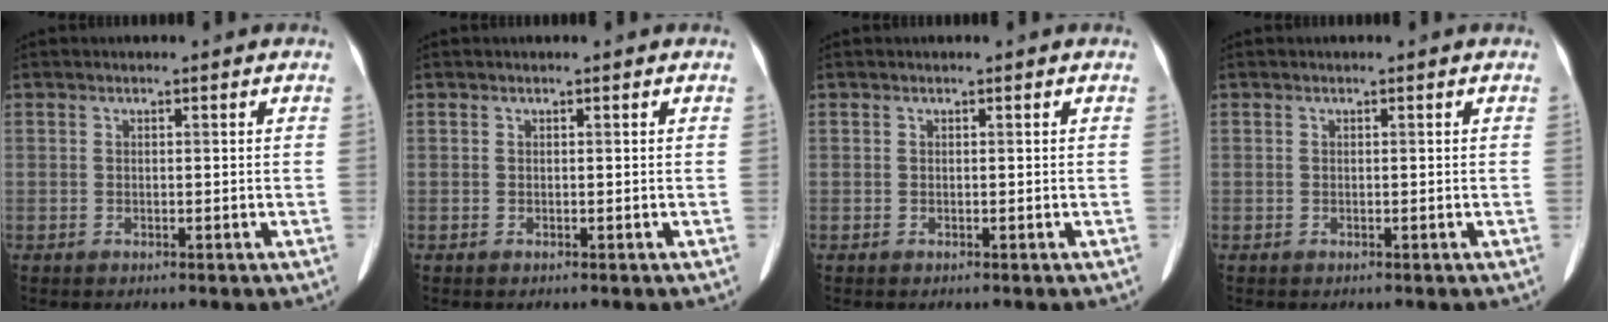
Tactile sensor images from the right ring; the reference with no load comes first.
{"total": 0.0}
{"total": 0.0}
{"total": 0.0}